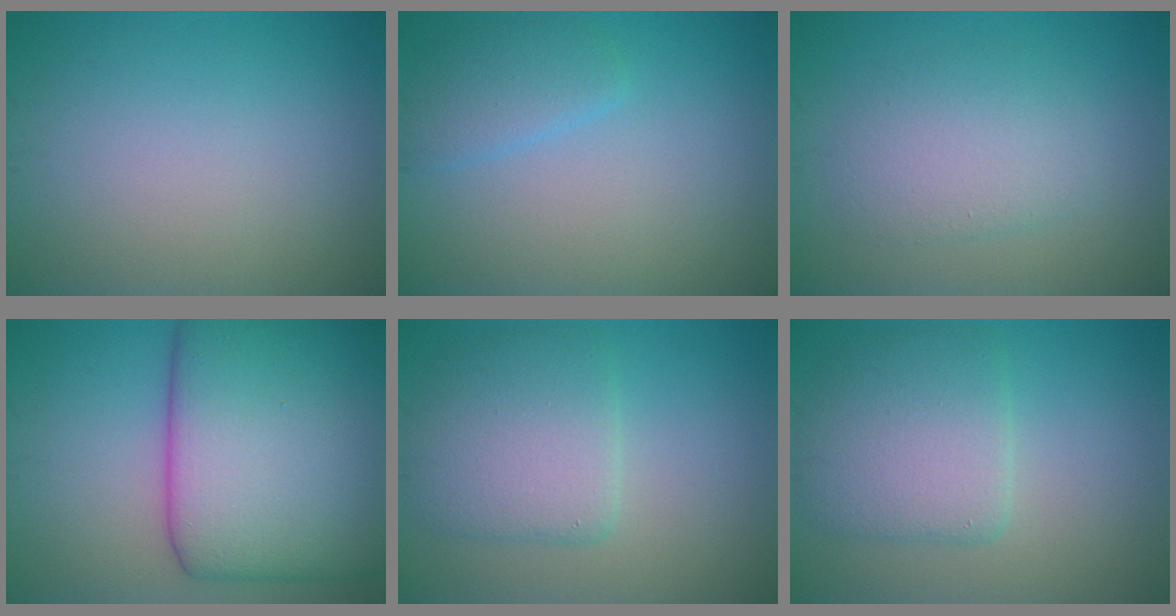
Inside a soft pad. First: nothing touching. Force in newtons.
{"total": 2.4, "press": 2.4, "slide": 0.2}
{"total": 3.6, "press": 3.6, "slide": 0.3}
{"total": 16.0, "press": 16.0, "slide": 0.6}
{"total": 5.5, "press": 5.5, "slide": 0.3}
{"total": 5.5, "press": 5.5, "slide": 0.3}